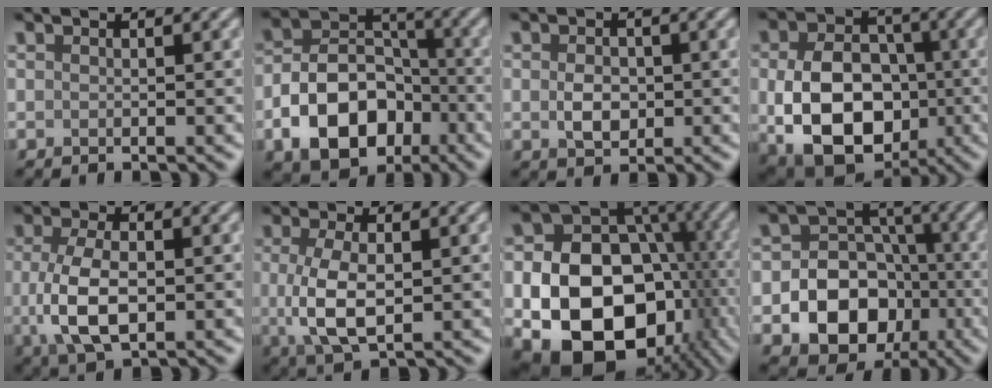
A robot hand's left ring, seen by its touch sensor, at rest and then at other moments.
{"total": 9.5, "force": [-3.7, 6.5, 5.8], "torque": [-0.098, -0.001, -0.071]}
{"total": 2.7, "force": [-0.1, 1.9, 1.8], "torque": [-0.035, -0.002, -0.004]}
{"total": 12.3, "force": [-2.0, 8.9, 8.3], "torque": [-0.136, -0.025, -0.032]}
{"total": 6.0, "force": [-0.5, 3.1, 5.1], "torque": [-0.118, -0.008, -0.008]}
{"total": 5.4, "force": [0.0, 2.5, 4.8], "torque": [-0.109, -0.004, 0.002]}
{"total": 17.4, "force": [-4.2, 12.8, 11.0], "torque": [-0.157, -0.033, -0.053]}
{"total": 10.1, "force": [-3.1, 8.2, 5.1], "torque": [-0.066, -0.006, -0.078]}